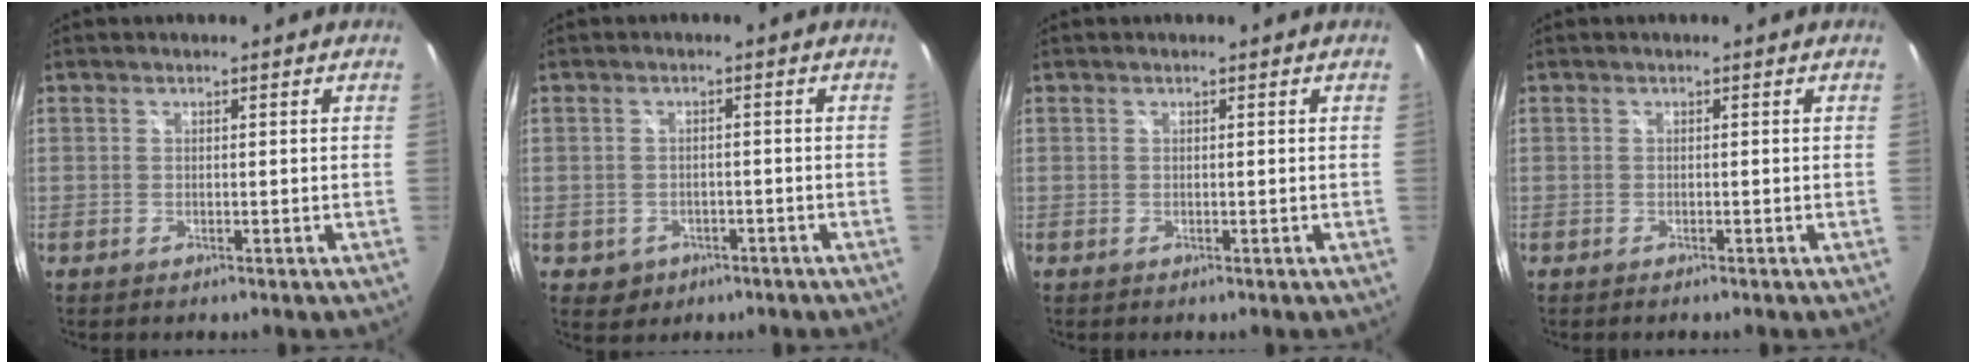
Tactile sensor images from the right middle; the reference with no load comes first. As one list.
[{"total": 3.5, "force": [-1.4, 3.1, 1.1], "torque": [-0.033, 0.002, -0.011]}, {"total": 0.0}, {"total": 0.5, "force": [-0.5, 0.1, 0.2], "torque": [-0.003, -0.003, -0.010]}]